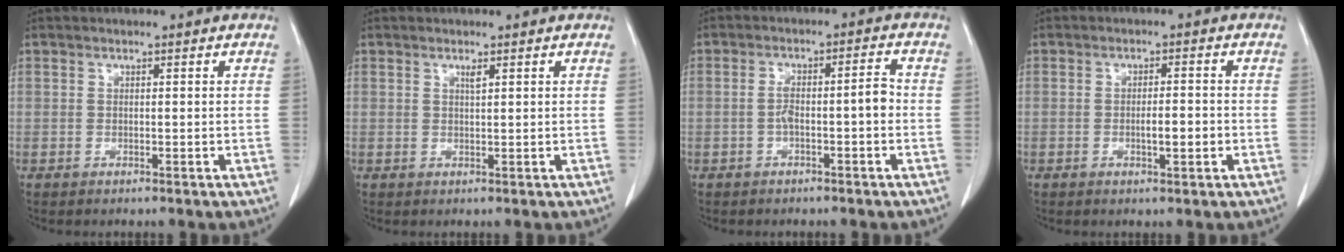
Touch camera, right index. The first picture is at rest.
{"total": 0.8, "force": [0.6, 0.0, 0.6], "torque": [-0.012, -0.005, 0.011]}
{"total": 4.7, "force": [-1.1, 0.9, 4.5], "torque": [-0.078, 0.020, -0.014]}
{"total": 3.2, "force": [-0.8, 0.6, 3.1], "torque": [-0.053, -0.001, -0.010]}